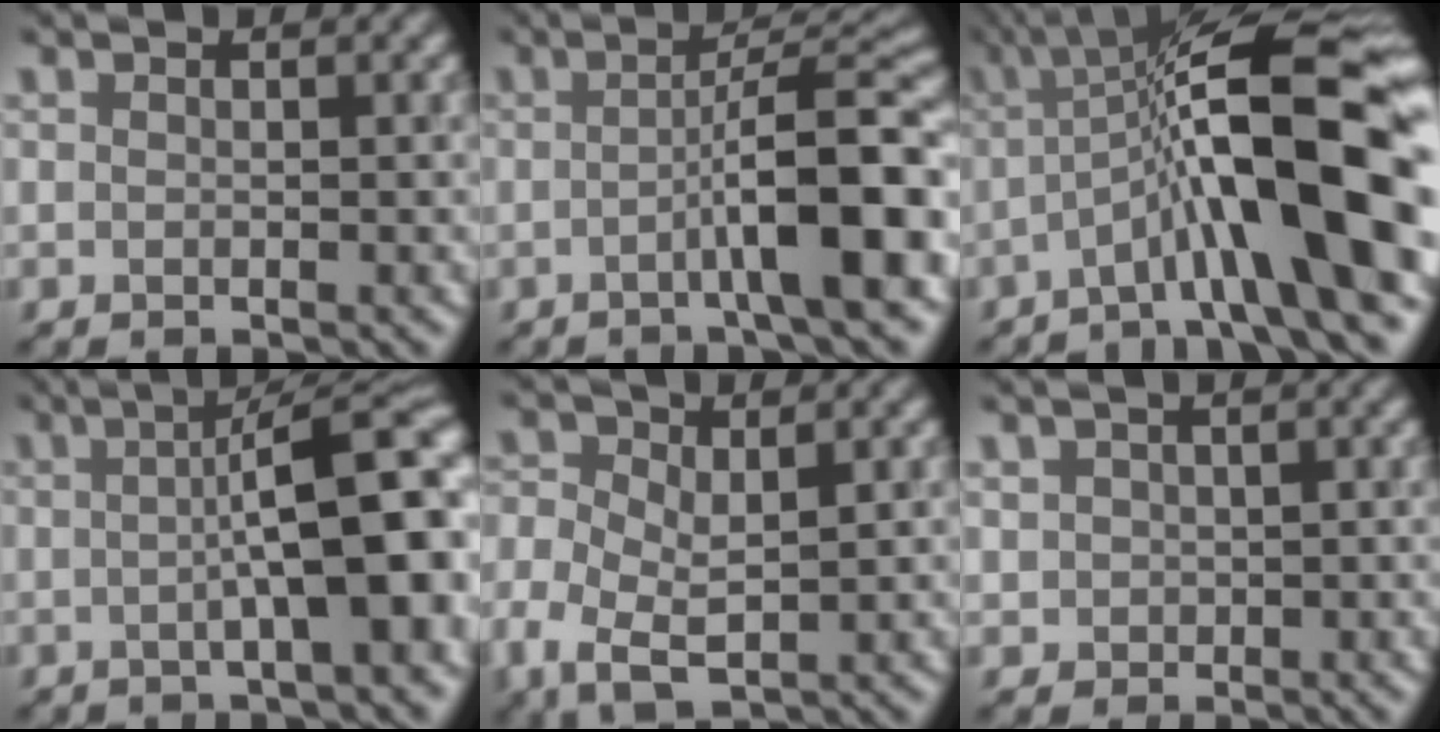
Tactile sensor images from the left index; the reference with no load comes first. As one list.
[{"total": 8.2, "force": [-2.1, 1.4, 7.8], "torque": [-0.104, 0.020, -0.042]}, {"total": 12.7, "force": [-1.9, 2.5, 12.3], "torque": [-0.186, 0.021, -0.039]}, {"total": 11.0, "force": [0.3, 3.0, 10.5], "torque": [-0.099, 0.016, -0.001]}, {"total": 5.9, "force": [-1.6, 3.4, 4.5], "torque": [-0.101, -0.011, -0.031]}, {"total": 1.4, "force": [0.4, 1.2, 0.4], "torque": [-0.009, -0.002, 0.011]}]